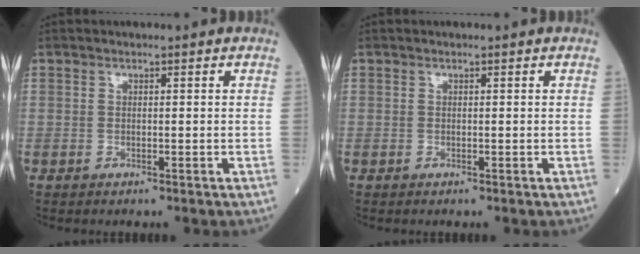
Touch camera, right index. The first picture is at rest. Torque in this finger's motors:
{"motor_torque": [0.00, 0.00, 0.00, 0.00]}